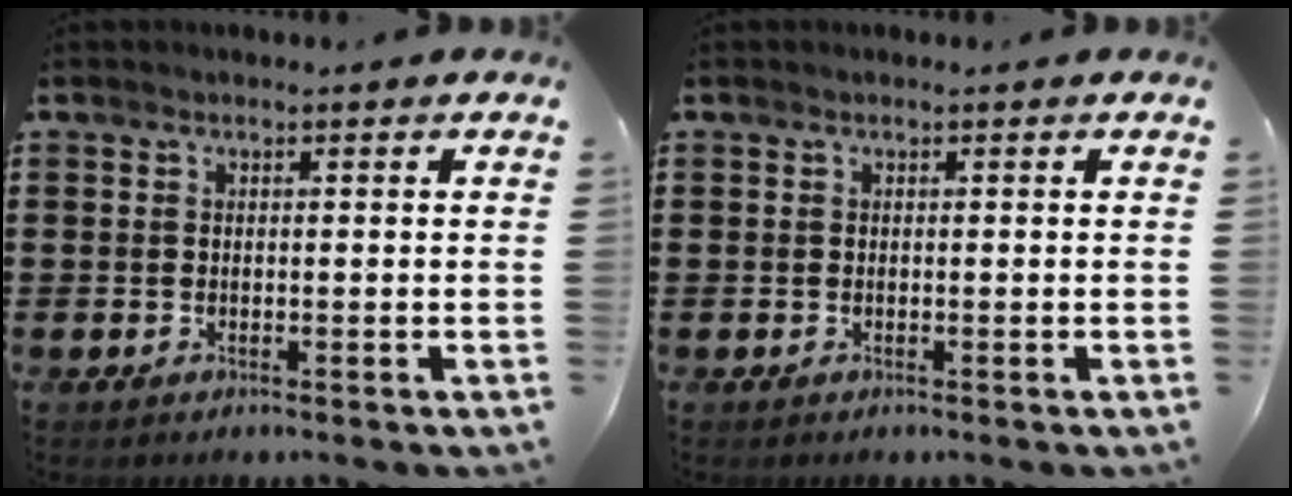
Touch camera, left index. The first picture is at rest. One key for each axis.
{"total": 0.0}